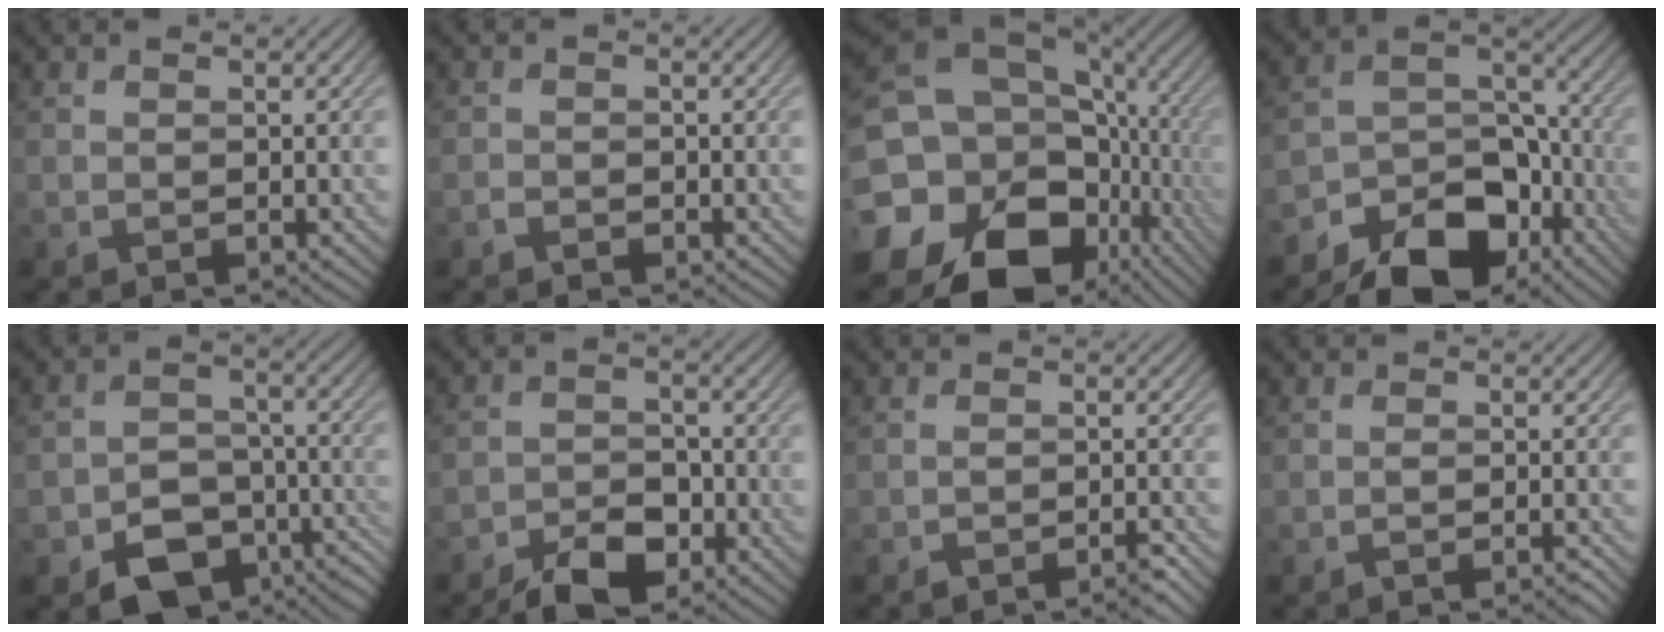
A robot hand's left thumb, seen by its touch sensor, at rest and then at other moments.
{"total": 1.2, "force": [-0.9, 0.7, 0.4], "torque": [-0.008, 0.001, -0.020]}
{"total": 20.0, "force": [-4.5, 15.5, 11.7], "torque": [-0.244, -0.034, -0.044]}
{"total": 15.1, "force": [-10.3, 8.0, 7.7], "torque": [-0.146, -0.023, -0.172]}
{"total": 10.4, "force": [-5.9, 6.5, 5.5], "torque": [-0.097, -0.028, -0.102]}
{"total": 6.4, "force": [-4.4, 3.3, 3.3], "torque": [-0.055, 0.000, -0.086]}
{"total": 2.6, "force": [-2.1, 0.3, 1.5], "torque": [-0.024, 0.006, -0.041]}
{"total": 1.9, "force": [-1.2, 0.3, 1.4], "torque": [-0.025, 0.005, -0.026]}